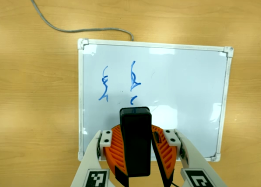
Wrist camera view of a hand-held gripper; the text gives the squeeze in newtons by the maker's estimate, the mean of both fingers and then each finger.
{"total": 9.1, "left": 9.3, "right": 8.8}